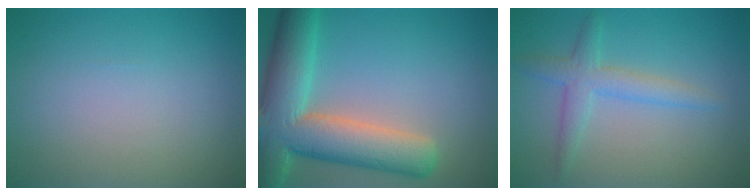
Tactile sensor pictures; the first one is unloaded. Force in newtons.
{"total": 11.0, "press": 11.0, "slide": 0.9}
{"total": 3.0, "press": 3.0, "slide": 0.1}